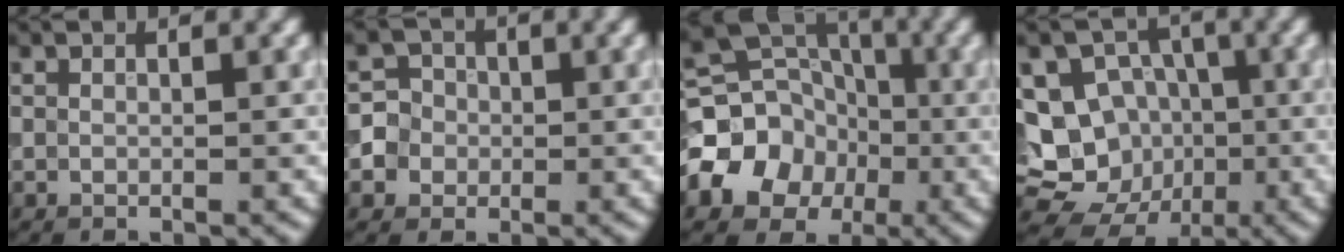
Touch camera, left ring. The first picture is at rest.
{"total": 5.0, "force": [-0.9, 4.8, 1.2], "torque": [-0.003, 0.021, -0.039]}
{"total": 8.0, "force": [-2.2, 6.8, 3.5], "torque": [-0.054, 0.002, -0.053]}
{"total": 15.4, "force": [-1.9, 14.3, 5.4], "torque": [-0.135, 0.012, -0.033]}